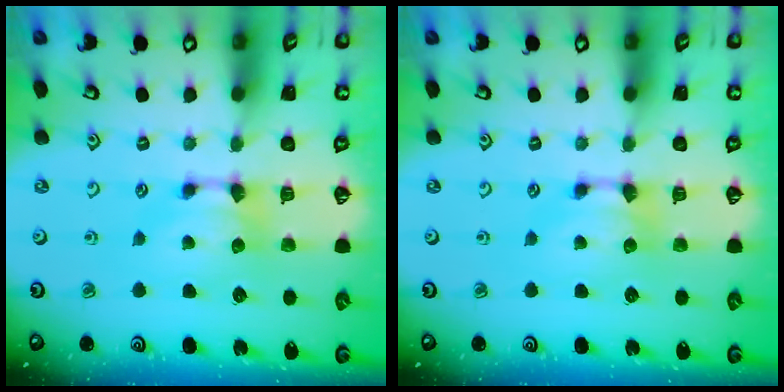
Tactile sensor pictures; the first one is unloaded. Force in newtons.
{"total": 0.0}